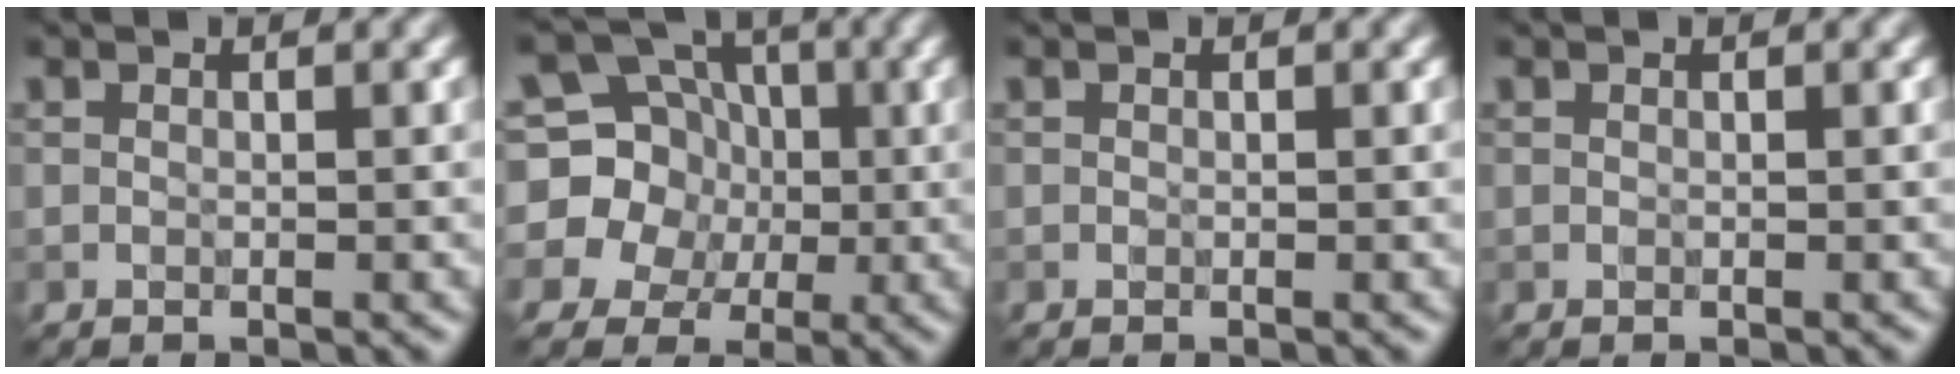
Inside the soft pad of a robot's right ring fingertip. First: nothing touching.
{"total": 11.3, "force": [1.4, 10.3, 4.3], "torque": [-0.104, 0.041, -0.012]}
{"total": 0.0}
{"total": 0.0}